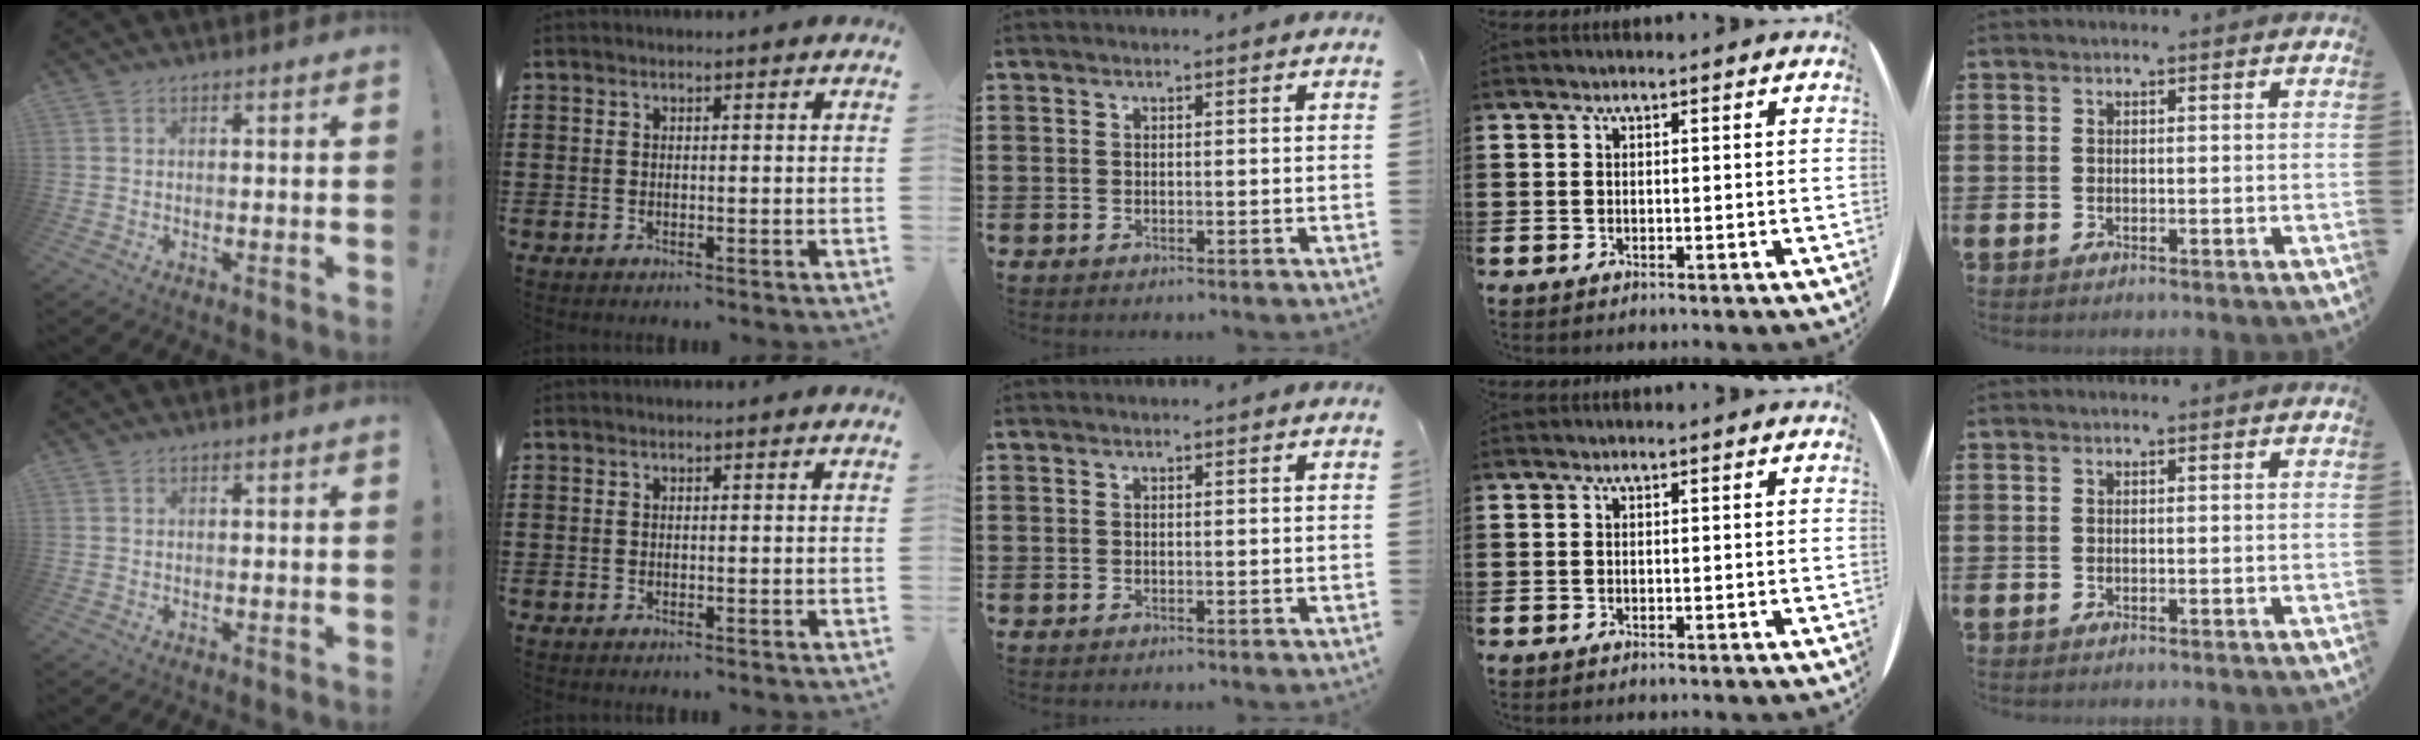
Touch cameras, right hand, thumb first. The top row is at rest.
{}